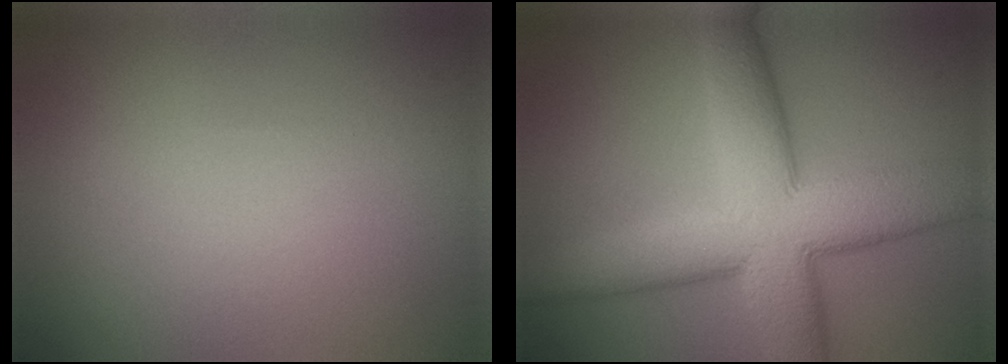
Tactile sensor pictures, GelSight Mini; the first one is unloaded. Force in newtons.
{"total": 11.2, "press": 11.2, "slide": 0.2}